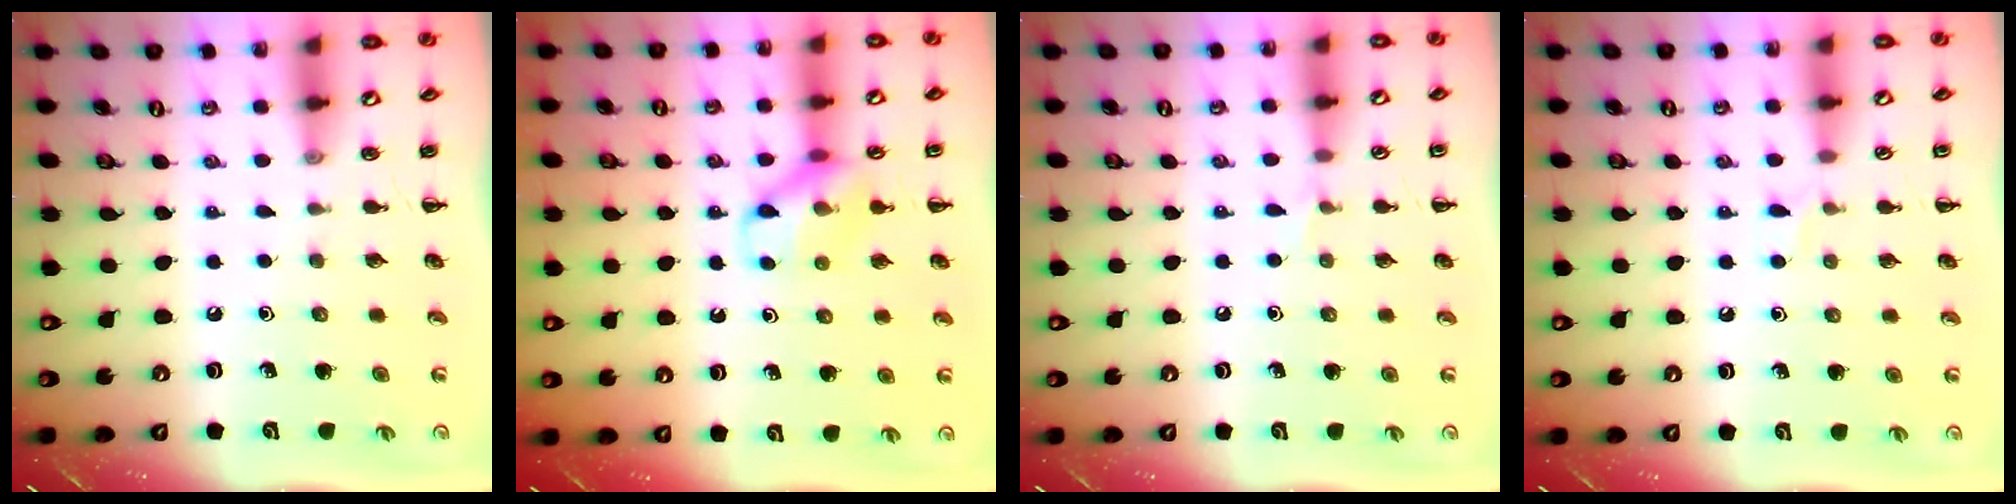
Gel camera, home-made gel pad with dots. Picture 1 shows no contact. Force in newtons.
{"total": 11.9, "press": 11.9, "slide": 1.0}
{"total": 3.7, "press": 3.5, "slide": 1.2}
{"total": 4.2, "press": 3.9, "slide": 1.5}